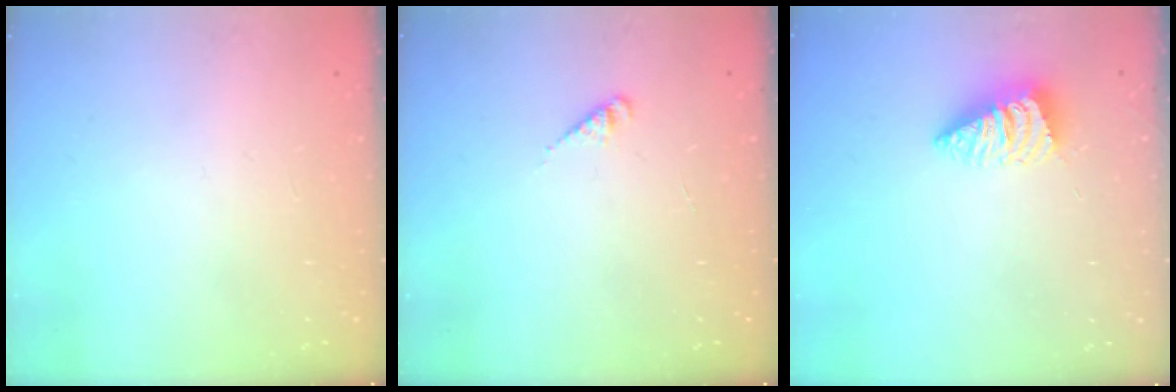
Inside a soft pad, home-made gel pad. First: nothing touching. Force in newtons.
{"total": 1.8, "press": 1.8, "slide": 0.3}
{"total": 3.0, "press": 2.9, "slide": 0.3}